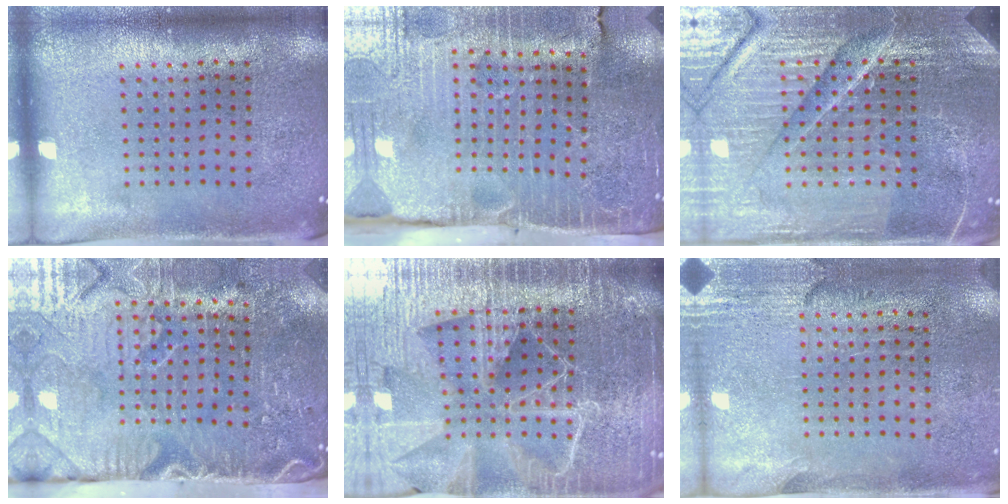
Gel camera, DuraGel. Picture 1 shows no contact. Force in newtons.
{"total": 3.8, "press": 3.7, "slide": 0.9}
{"total": 5.7, "press": 5.2, "slide": 2.3}
{"total": 5.3, "press": 4.4, "slide": 2.9}
{"total": 6.2, "press": 5.4, "slide": 3.0}
{"total": 2.8, "press": 2.5, "slide": 1.4}